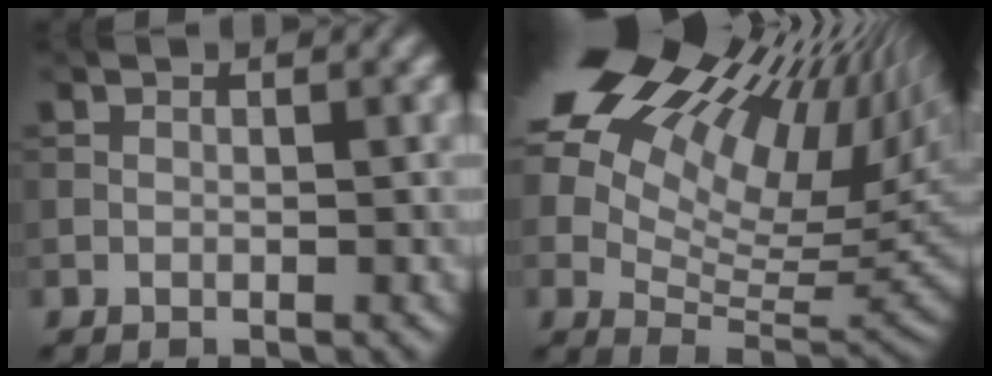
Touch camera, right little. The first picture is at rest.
{"total": 20.8, "force": [10.1, 10.3, 14.9], "torque": [-0.252, 0.051, 0.177]}